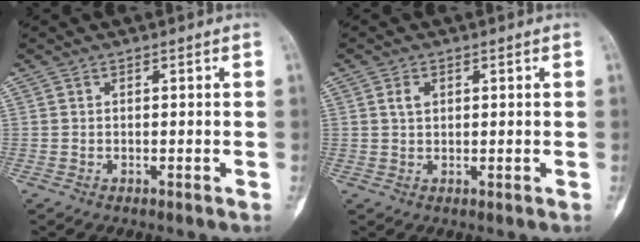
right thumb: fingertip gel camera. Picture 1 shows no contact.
{"total": 2.1, "force": [0.7, 1.4, 1.4], "torque": [-0.023, 0.001, 0.013]}